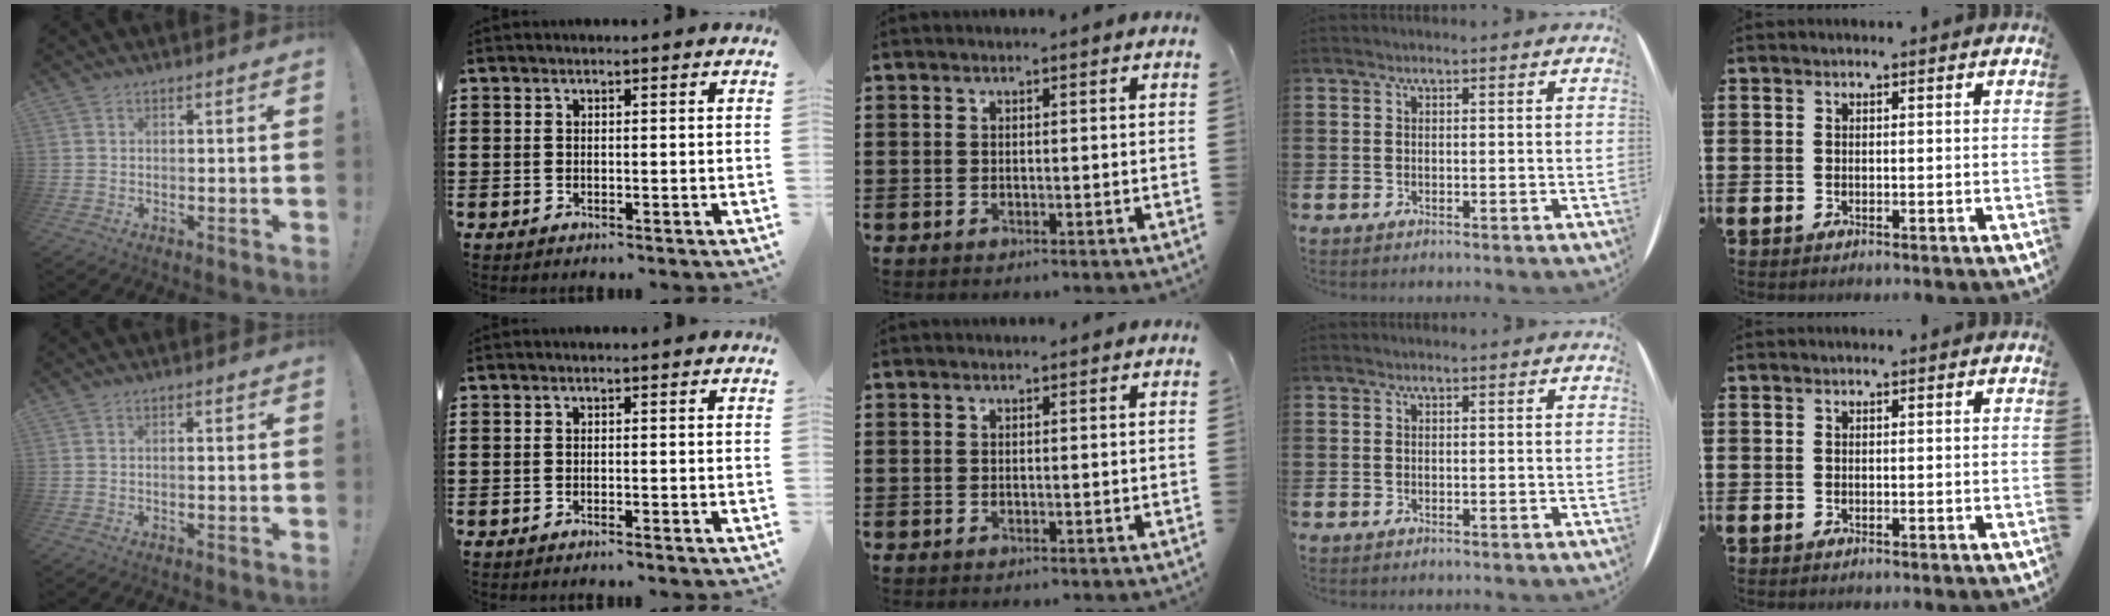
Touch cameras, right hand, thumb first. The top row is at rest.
{"thumb": {"total": 0.7, "force": [-0.4, 0.0, 0.6], "torque": [-0.003, -0.003, -0.010]}, "index": {"total": 0.7, "force": [-0.7, -0.1, 0.2], "torque": [-0.004, -0.002, -0.015]}}